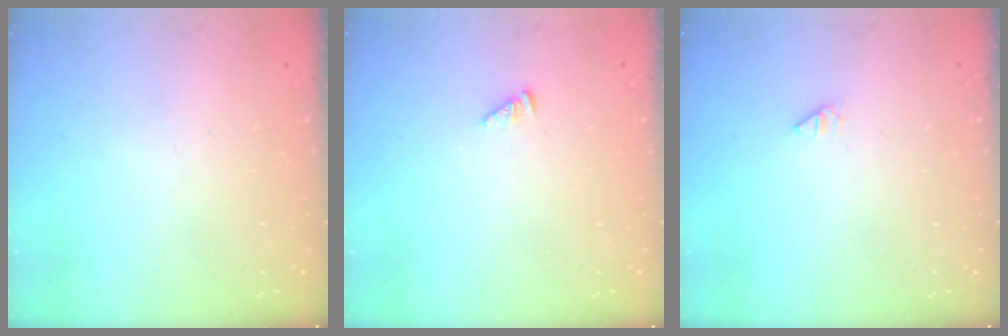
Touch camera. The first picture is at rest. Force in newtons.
{"total": 2.1, "press": 2.1, "slide": 0.3}
{"total": 0.0}